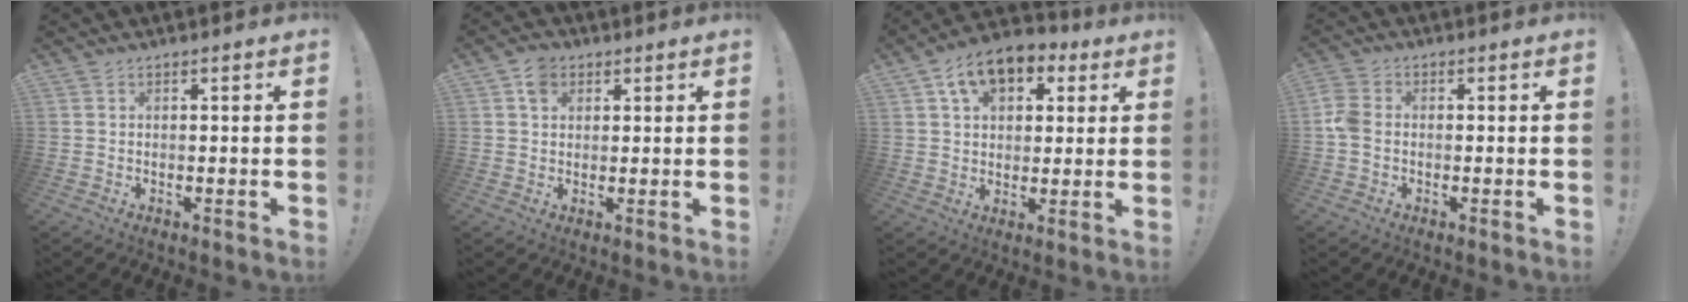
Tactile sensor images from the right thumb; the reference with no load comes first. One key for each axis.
{"total": 5.0, "fx": 2.4, "fy": 3.7, "fz": 2.5, "tx": -0.037, "ty": -0.001, "tz": 0.045}
{"total": 11.9, "fx": 5.8, "fy": 8.0, "fz": 6.7, "tx": -0.105, "ty": -0.019, "tz": 0.109}
{"total": 5.1, "fx": -1.1, "fy": 3.7, "fz": 3.4, "tx": -0.085, "ty": 0.008, "tz": -0.020}